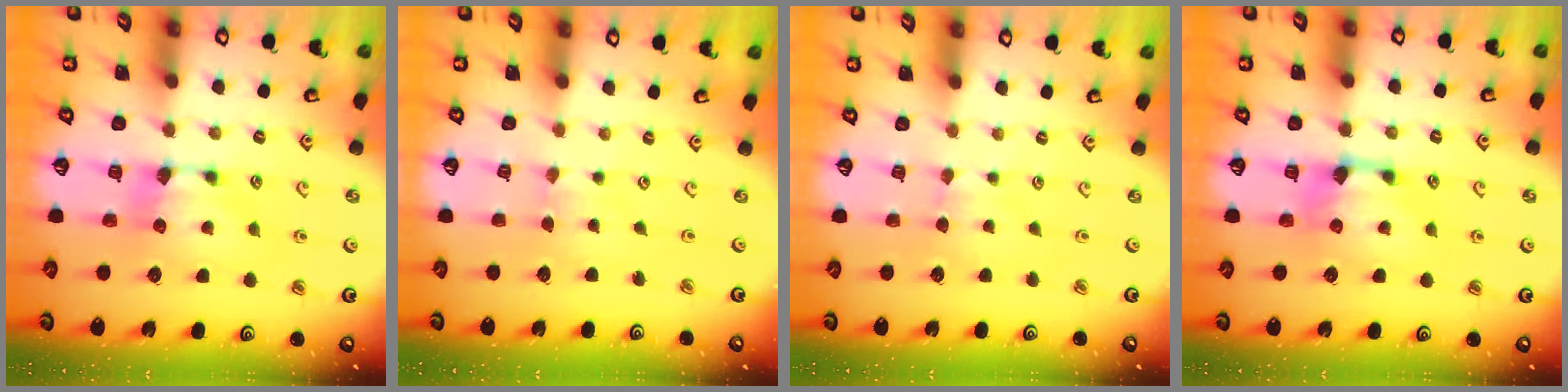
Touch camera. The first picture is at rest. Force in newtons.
{"total": 2.3, "press": 2.3, "slide": 0.1}
{"total": 2.7, "press": 2.7, "slide": 0.4}
{"total": 1.5, "press": 1.2, "slide": 0.9}